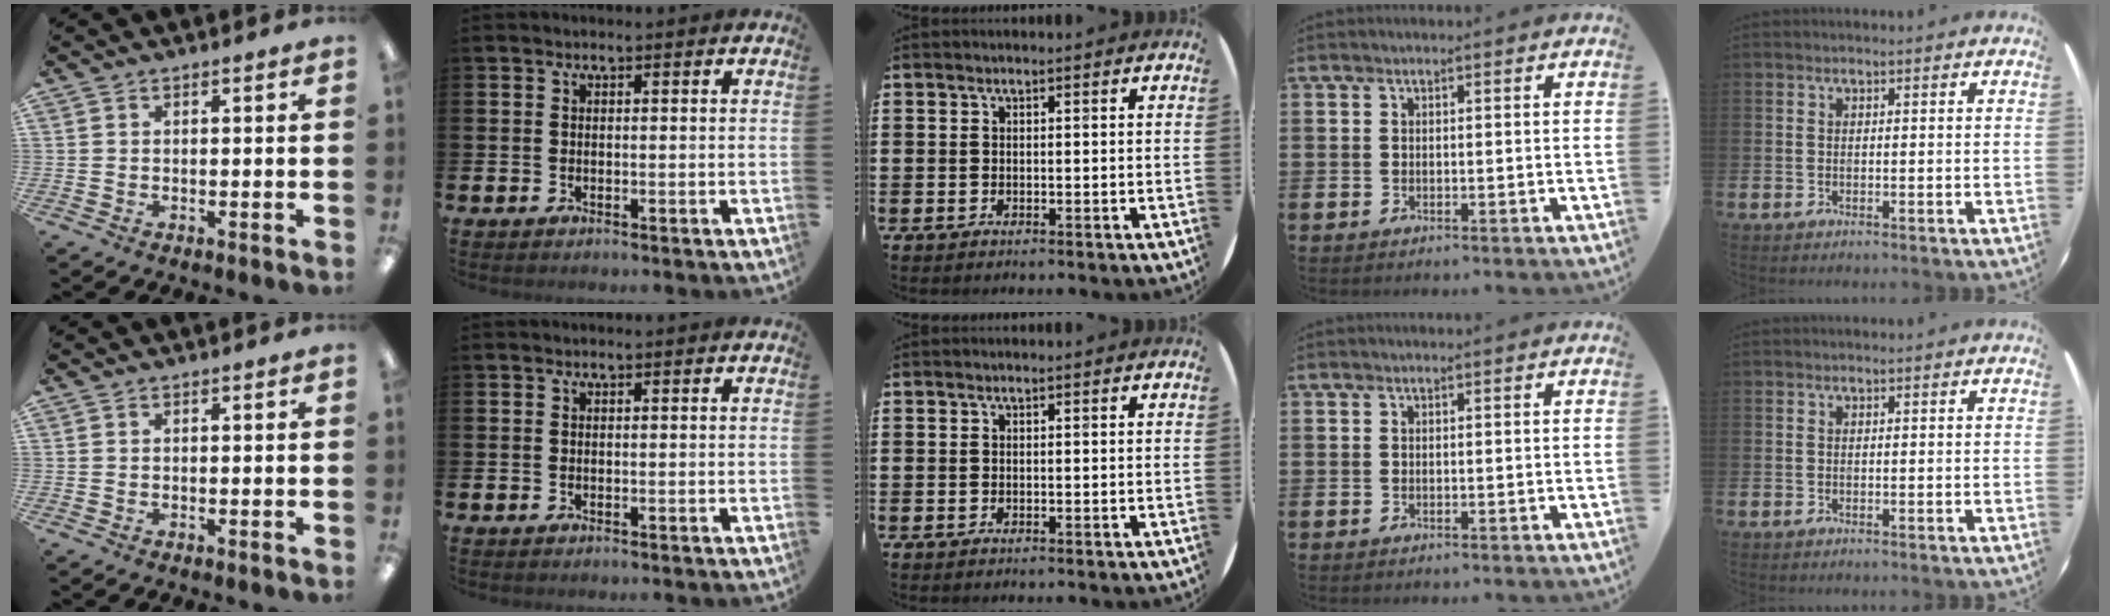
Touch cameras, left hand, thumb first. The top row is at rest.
{}